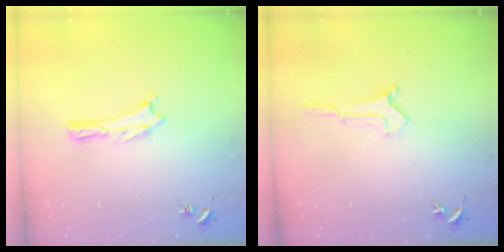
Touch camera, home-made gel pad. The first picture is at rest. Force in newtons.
{"total": 0.0}